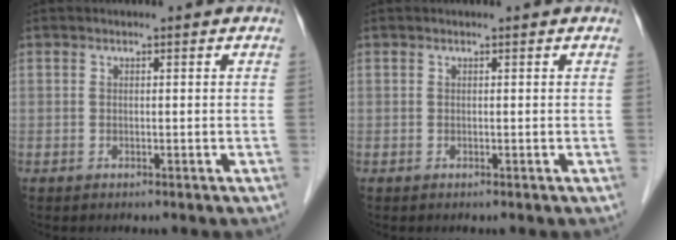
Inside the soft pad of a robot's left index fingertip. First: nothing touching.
{"total": 0.0}